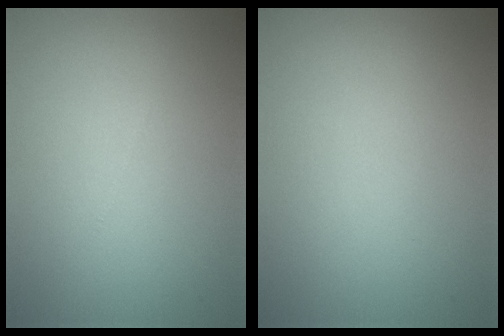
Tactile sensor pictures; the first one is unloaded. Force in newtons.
{"total": 0.0}